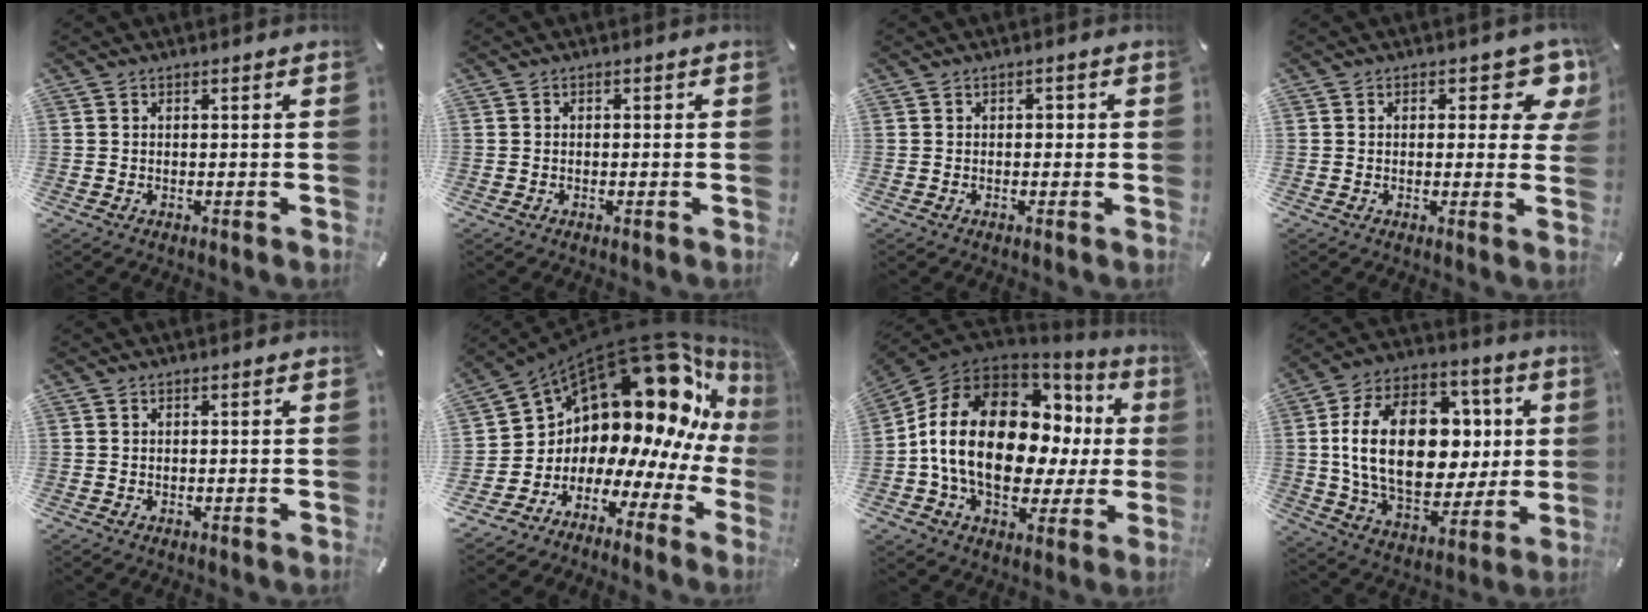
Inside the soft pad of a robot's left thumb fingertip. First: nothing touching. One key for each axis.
{"total": 0.7, "fx": -0.3, "fy": 0.5, "fz": 0.3, "tx": -0.005, "ty": 0.003, "tz": -0.007}
{"total": 1.4, "fx": -0.1, "fy": 1.2, "fz": 0.7, "tx": -0.007, "ty": 0.004, "tz": -0.008}
{"total": 8.8, "fx": 3.6, "fy": 4.6, "fz": 6.6, "tx": -0.068, "ty": -0.013, "tz": 0.055}
{"total": 0.0}
{"total": 17.9, "fx": 12.1, "fy": 9.4, "fz": 9.2, "tx": -0.124, "ty": -0.136, "tz": 0.228}
{"total": 21.0, "fx": 1.6, "fy": 14.4, "fz": 15.2, "tx": -0.275, "ty": -0.016, "tz": 0.034}
{"total": 24.7, "fx": 2.5, "fy": 16.6, "fz": 18.0, "tx": -0.339, "ty": -0.001, "tz": 0.047}